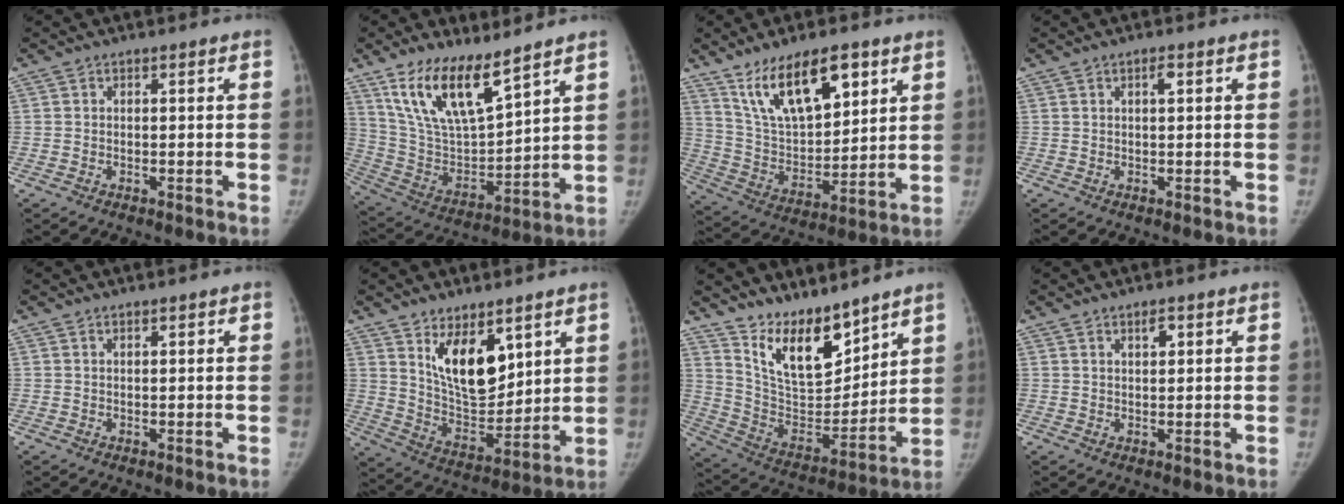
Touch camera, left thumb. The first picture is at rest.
{"total": 16.6, "force": [11.3, 5.6, 10.9], "torque": [-0.173, -0.058, 0.229]}
{"total": 17.0, "force": [9.9, 7.4, 11.6], "torque": [-0.164, -0.044, 0.192]}
{"total": 1.5, "force": [0.6, 0.5, 1.3], "torque": [-0.019, 0.001, 0.008]}
{"total": 0.7, "force": [0.5, 0.2, 0.4], "torque": [-0.004, -0.001, 0.008]}
{"total": 13.7, "force": [6.9, 6.9, 9.5], "torque": [-0.120, -0.057, 0.139]}
{"total": 16.0, "force": [12.2, 6.5, 8.1], "torque": [-0.093, -0.084, 0.236]}
{"total": 2.1, "force": [1.2, 0.9, 1.4], "torque": [-0.018, -0.006, 0.021]}